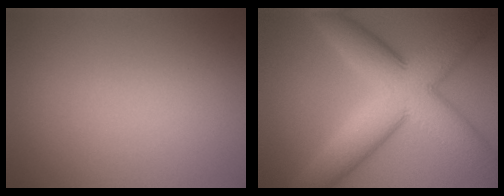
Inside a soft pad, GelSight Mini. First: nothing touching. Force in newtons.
{"total": 11.1, "press": 11.1, "slide": 0.3}